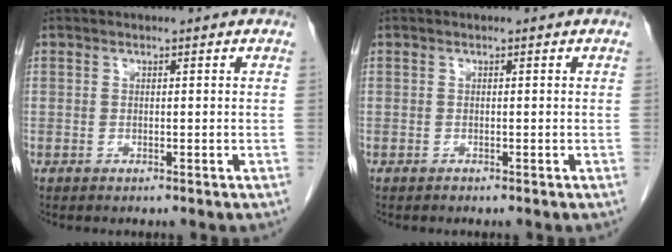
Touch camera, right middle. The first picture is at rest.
{"total": 0.0}